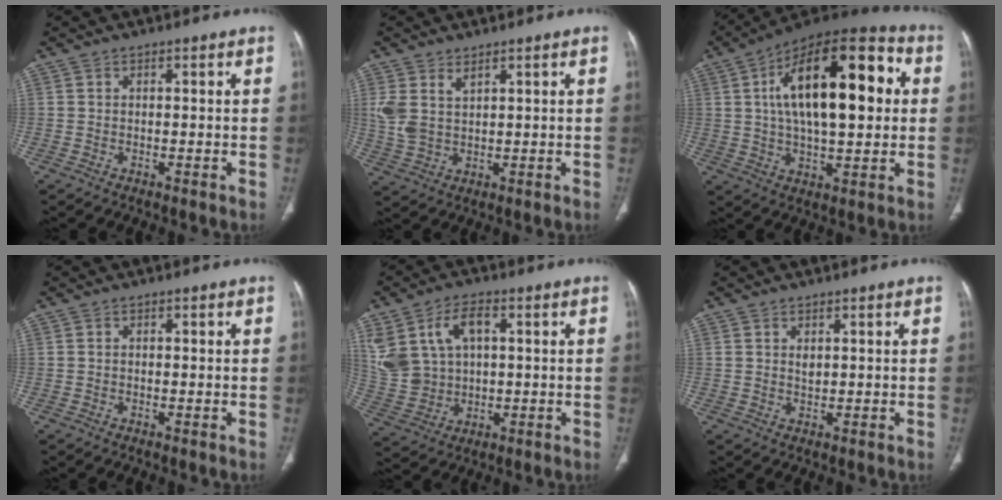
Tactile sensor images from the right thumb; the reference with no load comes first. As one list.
[{"total": 5.6, "force": [2.6, 3.1, 3.8], "torque": [-0.083, -0.011, 0.065]}, {"total": 24.5, "force": [4.7, 10.8, 21.5], "torque": [-0.327, 0.019, 0.063]}, {"total": 0.0}, {"total": 13.6, "force": [3.9, 9.2, 9.2], "torque": [-0.180, 0.004, 0.091]}, {"total": 1.5, "force": [0.6, 0.8, 1.1], "torque": [-0.016, -0.002, 0.014]}]